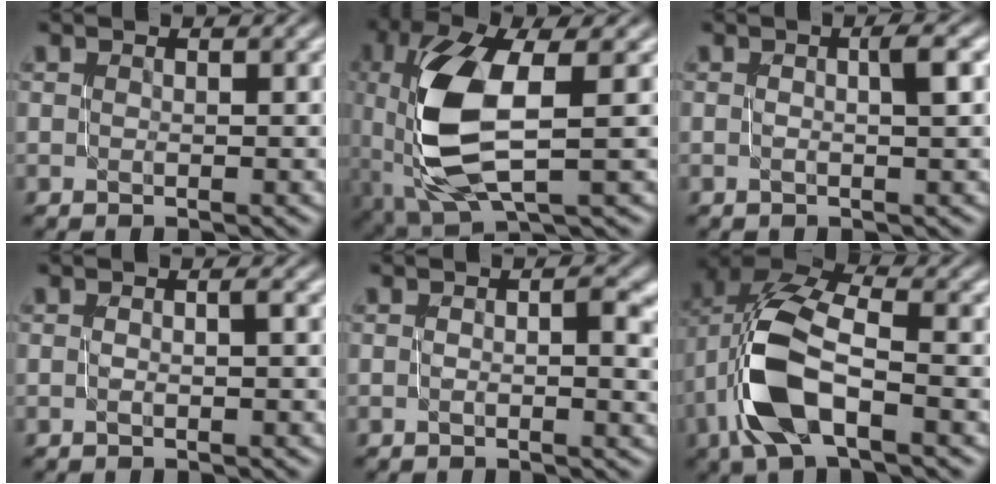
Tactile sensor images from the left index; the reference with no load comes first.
{"total": 9.1, "force": [0.2, 4.1, 8.2], "torque": [-0.185, -0.008, 0.014]}
{"total": 2.0, "force": [0.0, 0.4, 2.0], "torque": [-0.029, 0.001, -0.003]}
{"total": 0.7, "force": [-0.3, 0.1, 0.6], "torque": [-0.012, -0.004, -0.006]}
{"total": 3.1, "force": [0.0, 1.1, 2.9], "torque": [-0.045, 0.001, -0.003]}
{"total": 9.1, "force": [-2.5, 4.5, 7.5], "torque": [-0.170, 0.010, -0.056]}